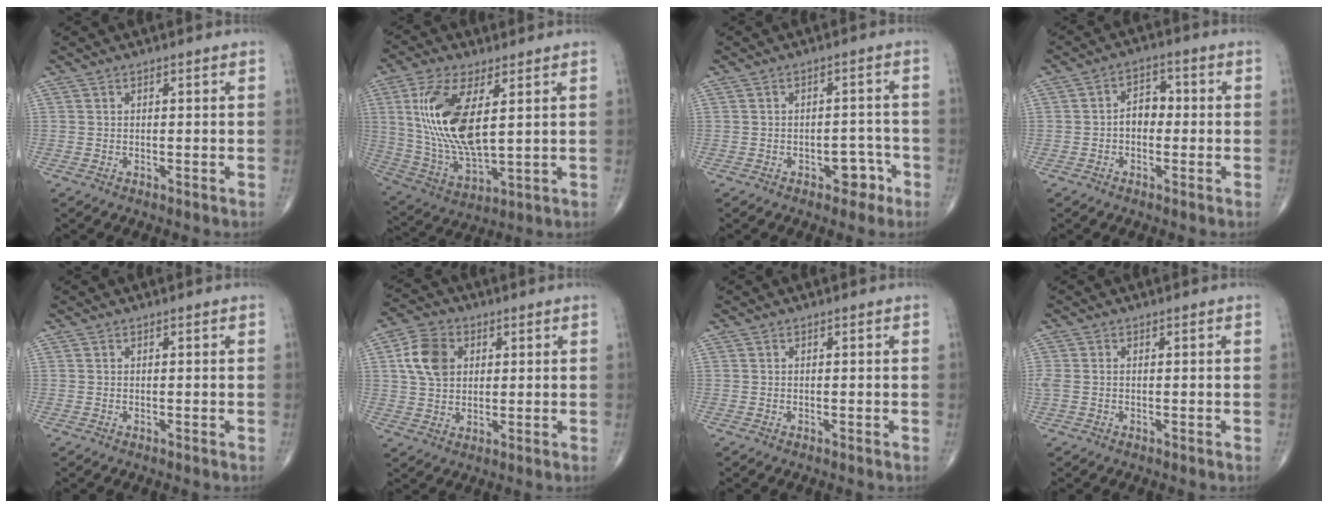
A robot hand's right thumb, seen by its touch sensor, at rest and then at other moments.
{"total": 17.0, "force": [3.9, 7.0, 15.0], "torque": [-0.313, -0.021, 0.085]}
{"total": 4.3, "force": [-2.3, 2.6, 2.4], "torque": [-0.009, 0.027, -0.031]}
{"total": 4.6, "force": [-0.6, 3.3, 3.2], "torque": [-0.032, 0.021, -0.020]}
{"total": 0.0}
{"total": 8.9, "force": [2.2, 6.7, 5.5], "torque": [-0.088, 0.002, 0.039]}
{"total": 0.0}
{"total": 2.5, "force": [-0.1, 1.6, 2.0], "torque": [-0.069, 0.007, 0.000]}